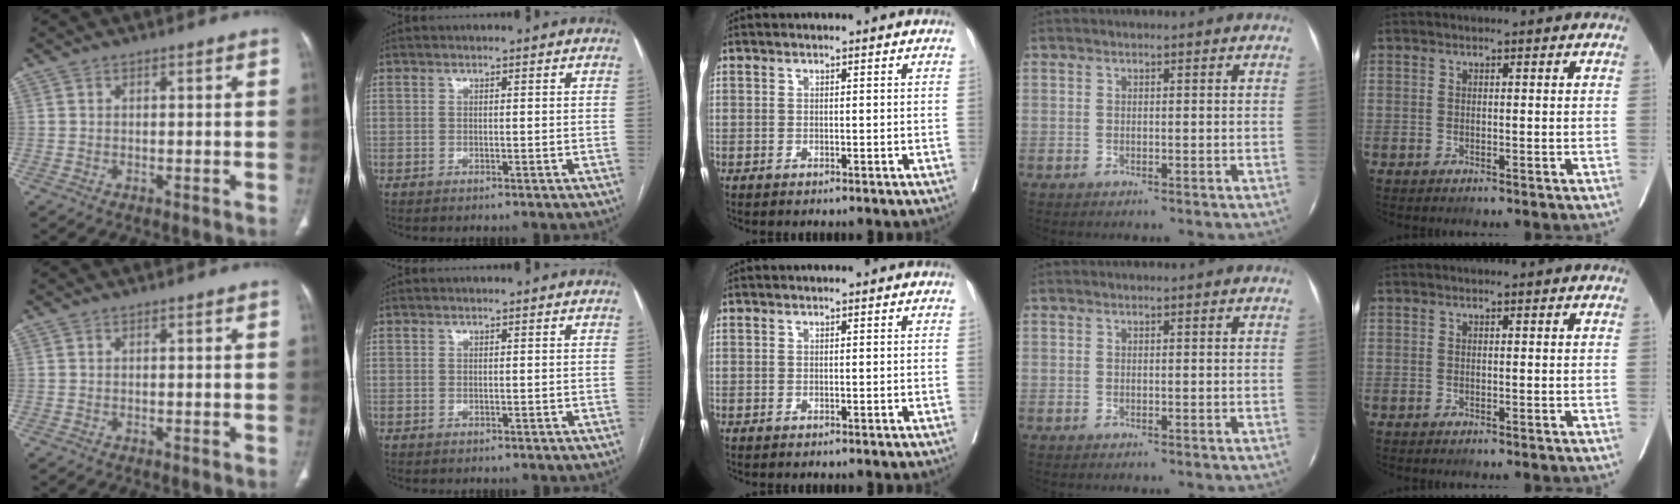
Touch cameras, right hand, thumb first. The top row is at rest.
{}